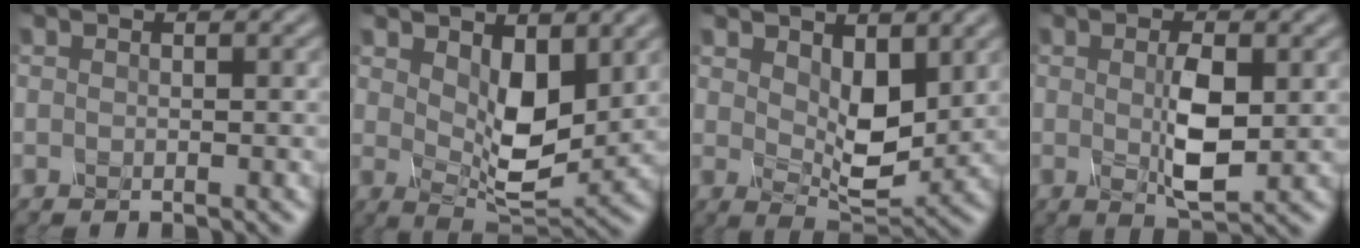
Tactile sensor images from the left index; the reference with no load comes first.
{"total": 5.1, "force": [1.5, 2.5, 4.2], "torque": [-0.088, -0.012, 0.039]}
{"total": 4.3, "force": [1.3, 2.2, 3.4], "torque": [-0.075, -0.010, 0.036]}
{"total": 3.6, "force": [0.2, 0.9, 3.5], "torque": [-0.084, -0.003, 0.012]}